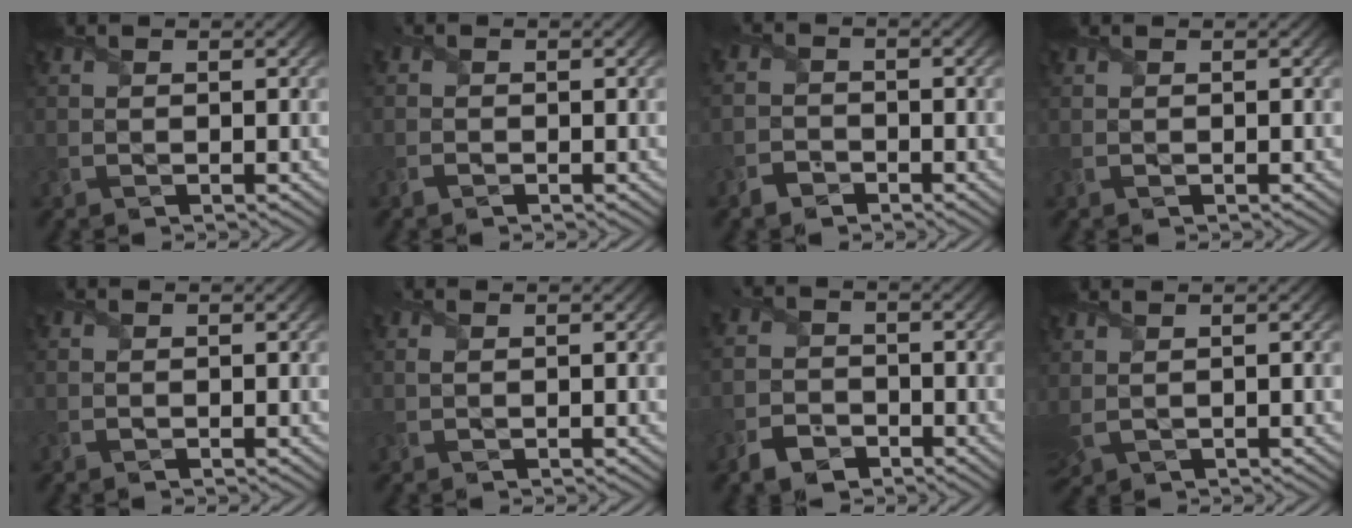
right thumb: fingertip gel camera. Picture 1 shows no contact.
{"total": 1.0, "force": [-0.7, 0.5, 0.4], "torque": [-0.011, -0.001, -0.018]}
{"total": 2.2, "force": [-1.8, 1.1, 0.5], "torque": [-0.013, 0.002, -0.044]}
{"total": 0.0}
{"total": 0.0}
{"total": 0.6, "force": [0.2, 0.2, 0.5], "torque": [-0.014, 0.003, 0.003]}
{"total": 3.6, "force": [-2.5, 2.4, 1.2], "torque": [-0.031, -0.002, -0.060]}
{"total": 1.8, "force": [0.9, 0.8, 1.4], "torque": [-0.052, 0.006, 0.025]}